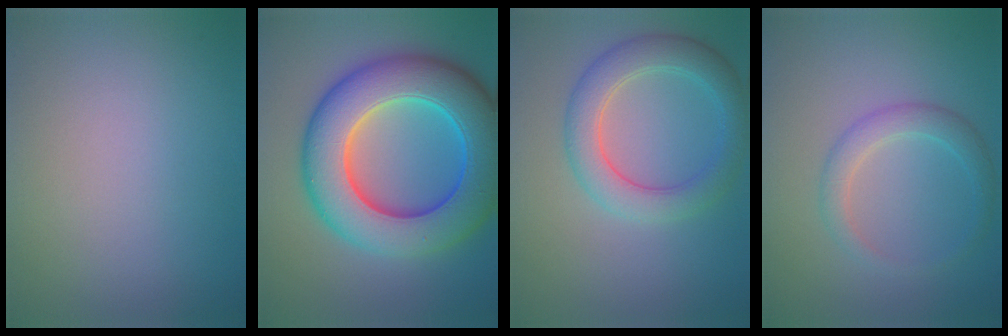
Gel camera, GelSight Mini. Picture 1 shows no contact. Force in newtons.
{"total": 12.0, "press": 12.0, "slide": 0.2}
{"total": 4.6, "press": 4.5, "slide": 0.5}
{"total": 2.2, "press": 2.2, "slide": 0.1}